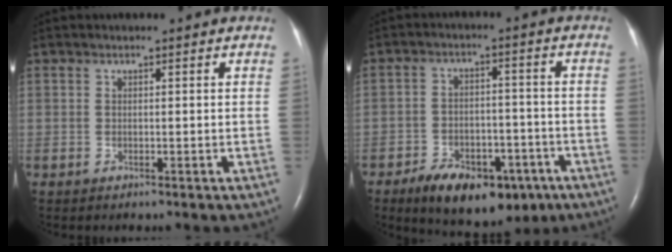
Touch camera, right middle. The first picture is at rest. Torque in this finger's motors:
{"motor_torque": [0.28, -0.27, 0.07, 0.04]}